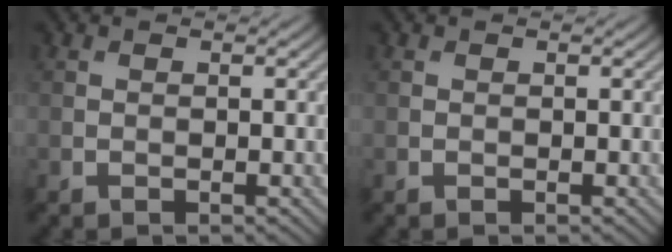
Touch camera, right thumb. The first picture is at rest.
{"total": 0.0}